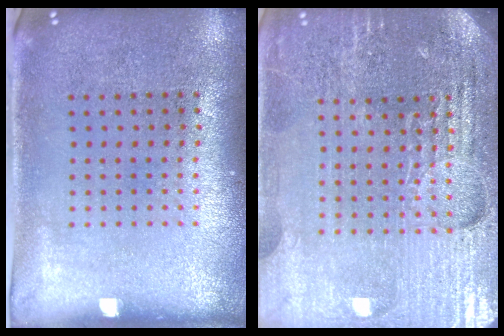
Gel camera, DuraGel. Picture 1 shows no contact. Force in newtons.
{"total": 4.9, "press": 4.6, "slide": 1.8}